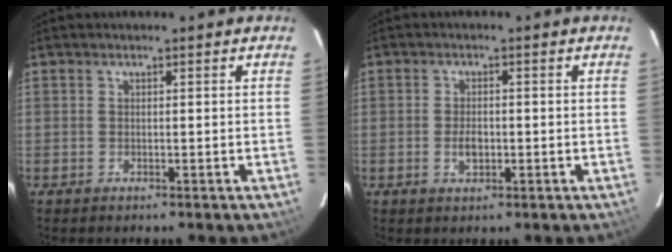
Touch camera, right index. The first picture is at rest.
{"total": 2.9, "force": [-0.7, 1.7, 2.2], "torque": [-0.041, 0.000, -0.010]}